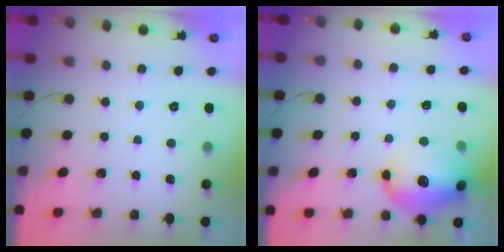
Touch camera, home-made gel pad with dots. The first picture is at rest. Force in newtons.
{"total": 17.4, "press": 15.7, "slide": 7.3}